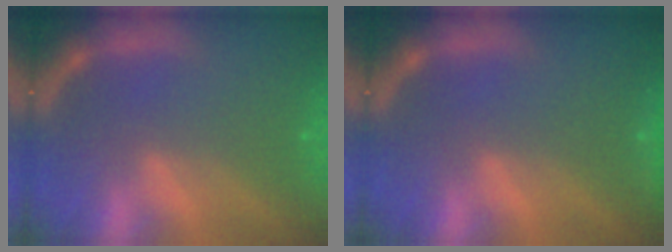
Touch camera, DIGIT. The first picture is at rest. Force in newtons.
{"total": 1.4}